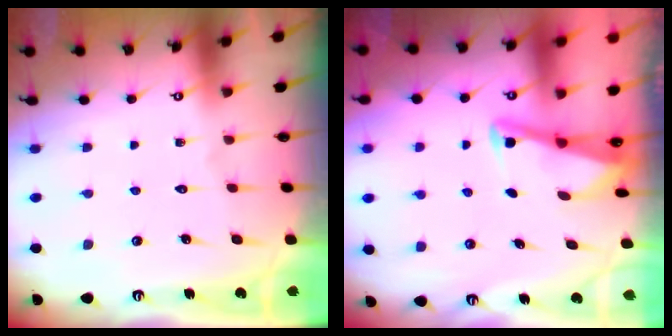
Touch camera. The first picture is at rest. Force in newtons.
{"total": 2.8, "press": 2.8, "slide": 0.4}